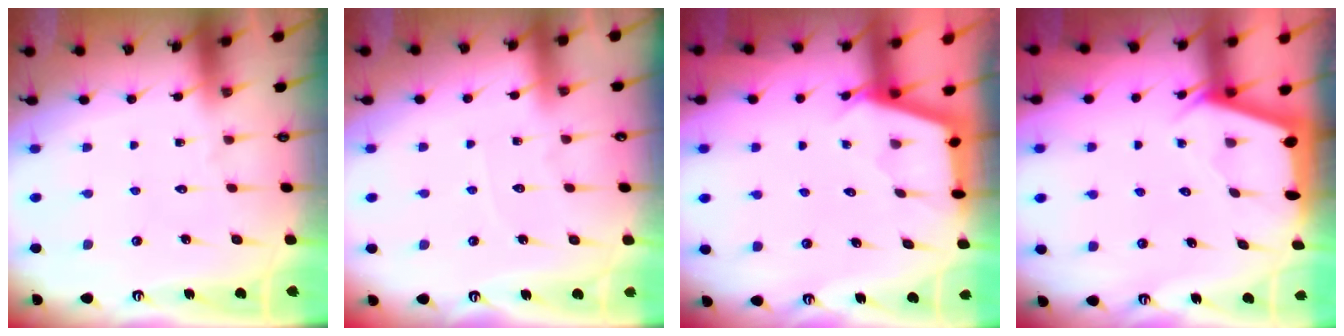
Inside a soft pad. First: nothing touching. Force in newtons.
{"total": 2.5, "press": 2.4, "slide": 0.4}
{"total": 2.4, "press": 2.4, "slide": 0.2}
{"total": 2.4, "press": 2.3, "slide": 0.3}